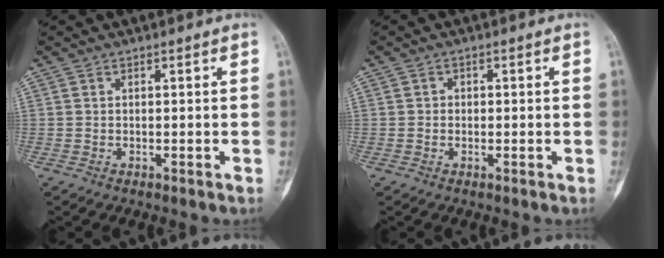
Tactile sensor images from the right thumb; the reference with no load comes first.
{"total": 1.1, "force": [-0.1, 1.0, 0.4], "torque": [0.003, 0.004, -0.004]}